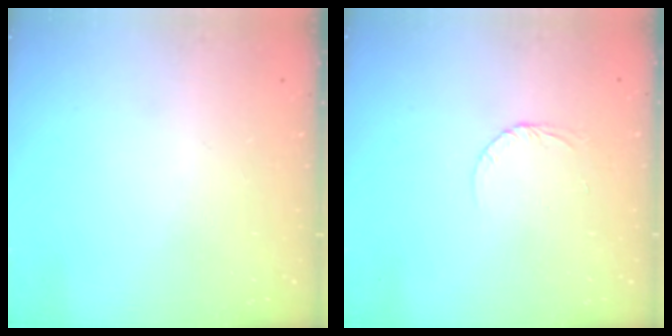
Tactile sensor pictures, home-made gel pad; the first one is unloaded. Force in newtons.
{"total": 3.5, "press": 3.5, "slide": 0.3}